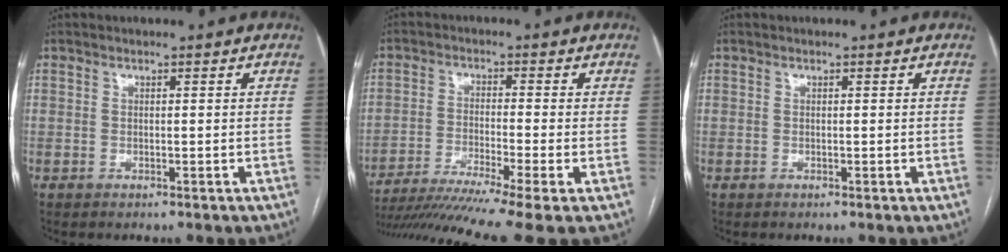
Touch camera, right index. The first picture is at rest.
{"total": 14.0, "force": [-10.8, -1.7, 8.8], "torque": [-0.148, -0.032, -0.176]}
{"total": 0.0}